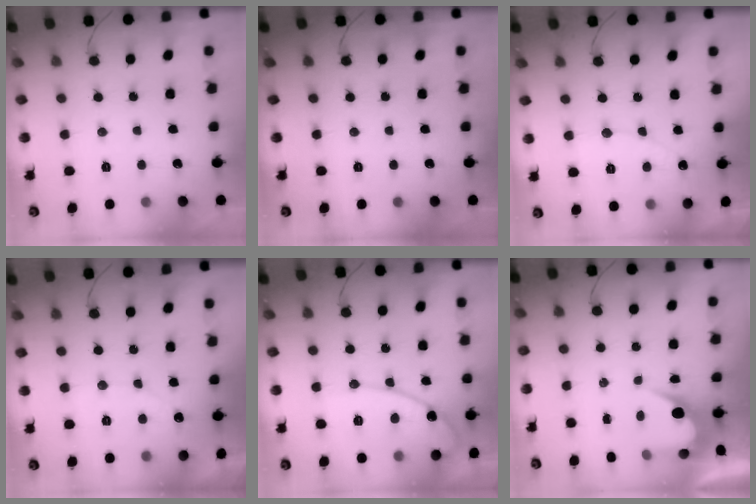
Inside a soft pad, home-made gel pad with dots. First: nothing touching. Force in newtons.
{"total": 0.0}
{"total": 5.0, "press": 5.0, "slide": 0.3}
{"total": 3.5, "press": 3.5, "slide": 0.2}
{"total": 13.2, "press": 13.1, "slide": 0.9}
{"total": 6.1, "press": 6.1, "slide": 0.3}